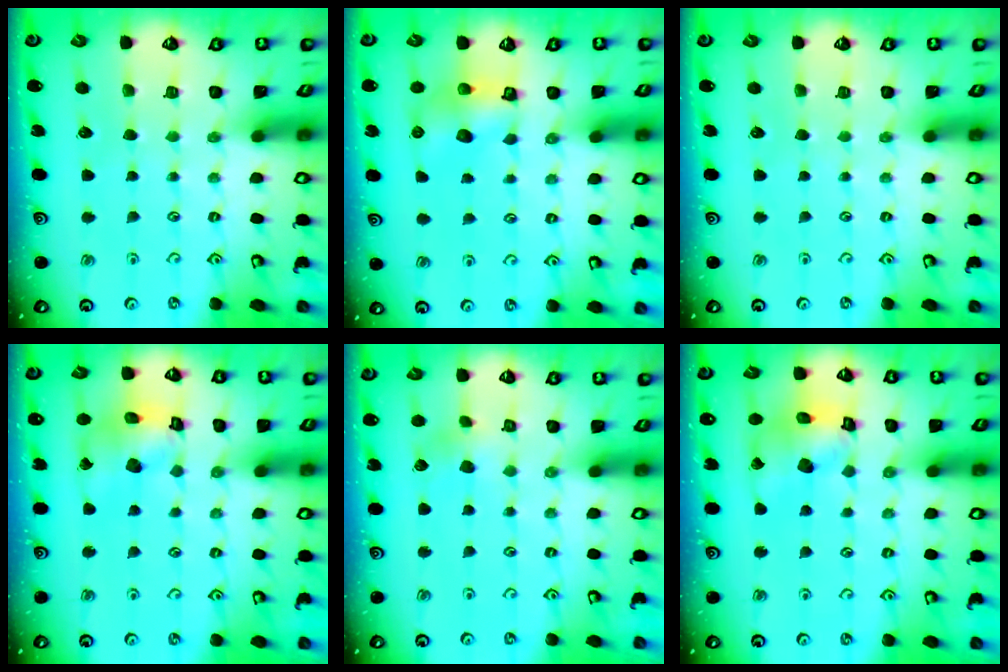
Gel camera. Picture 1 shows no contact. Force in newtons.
{"total": 6.7, "press": 6.7, "slide": 0.3}
{"total": 0.0}
{"total": 12.7, "press": 12.6, "slide": 1.5}
{"total": 3.3, "press": 3.3, "slide": 0.4}
{"total": 13.1, "press": 13.0, "slide": 1.5}